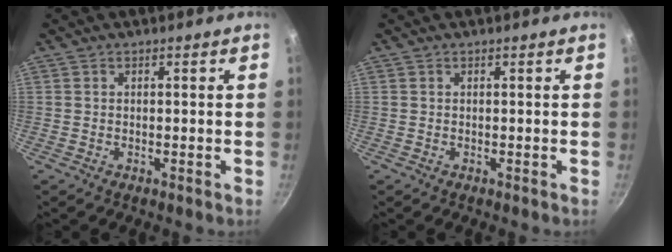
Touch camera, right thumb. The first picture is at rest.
{"total": 0.0}